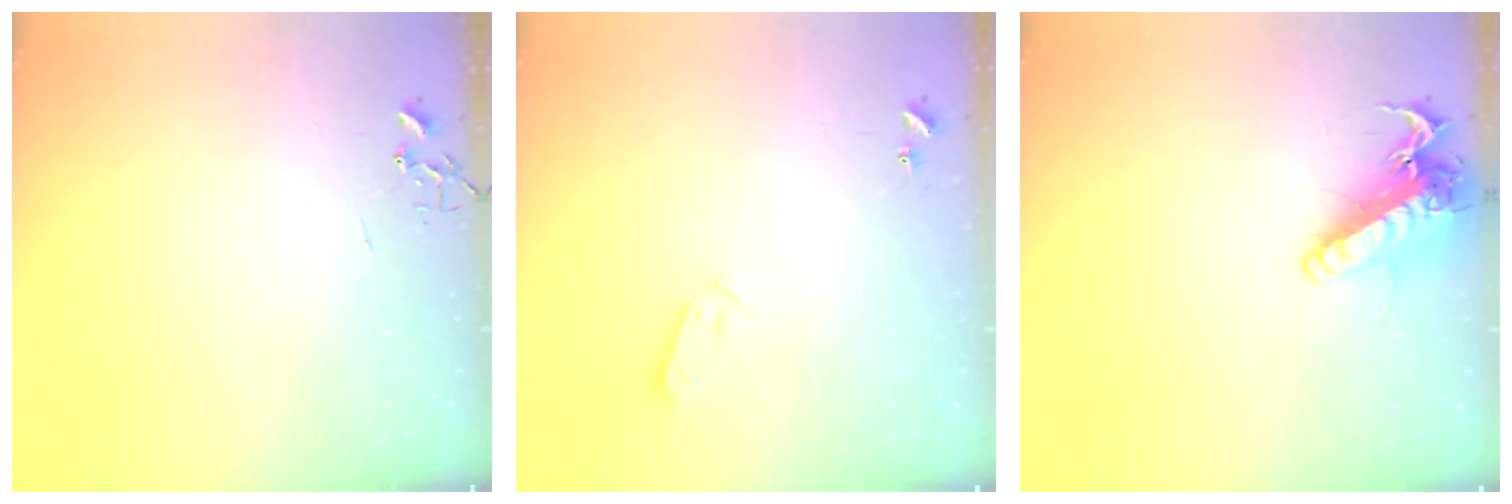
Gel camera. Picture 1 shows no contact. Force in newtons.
{"total": 3.7, "press": 3.6, "slide": 0.9}
{"total": 16.5, "press": 16.3, "slide": 2.7}